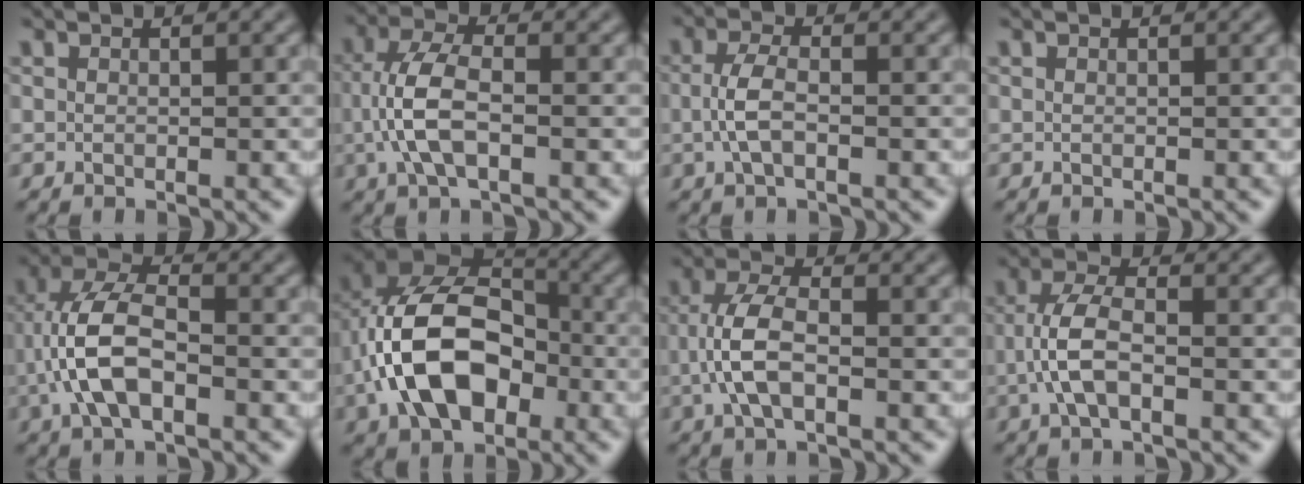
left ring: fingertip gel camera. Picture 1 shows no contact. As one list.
[{"total": 5.3, "force": [-0.7, 2.4, 4.6], "torque": [-0.105, 0.006, -0.016]}, {"total": 2.8, "force": [-0.4, 1.2, 2.5], "torque": [-0.057, 0.003, -0.012]}, {"total": 0.0}, {"total": 6.7, "force": [-1.5, 3.2, 5.7], "torque": [-0.124, 0.013, -0.033]}, {"total": 12.0, "force": [-2.2, 7.8, 8.9], "torque": [-0.171, 0.015, -0.053]}, {"total": 4.8, "force": [-0.9, 2.2, 4.1], "torque": [-0.094, 0.006, -0.021]}, {"total": 4.4, "force": [-1.0, 1.9, 3.8], "torque": [-0.084, 0.008, -0.026]}]